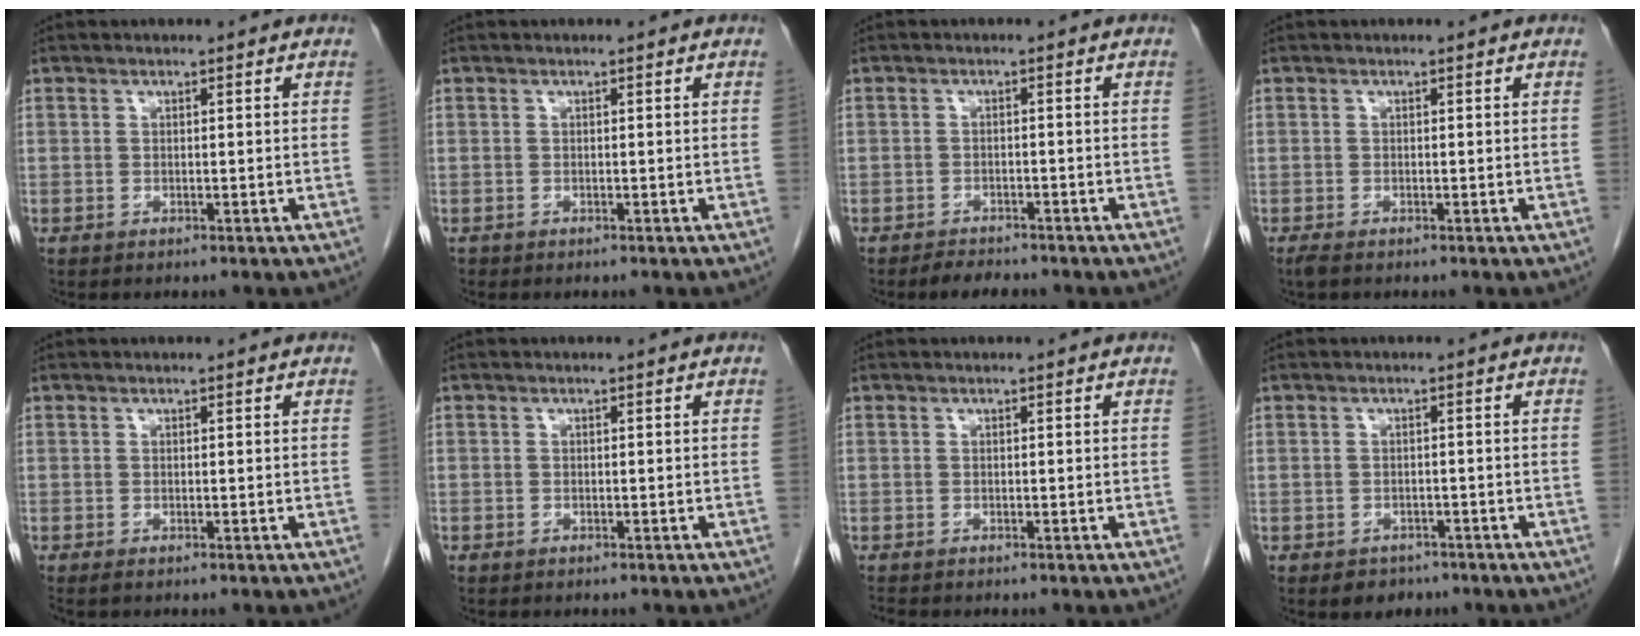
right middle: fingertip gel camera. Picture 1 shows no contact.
{"total": 0.0}
{"total": 3.0, "force": [-2.7, 1.1, 0.9], "torque": [-0.020, -0.003, -0.041]}
{"total": 1.1, "force": [-0.9, 0.3, 0.6], "torque": [-0.019, -0.005, -0.016]}
{"total": 0.5, "force": [-0.4, 0.0, 0.3], "torque": [-0.009, -0.002, -0.007]}
{"total": 0.5, "force": [-0.4, 0.3, 0.0], "torque": [-0.003, 0.003, -0.006]}
{"total": 1.1, "force": [-1.0, 0.2, 0.3], "torque": [-0.011, -0.003, -0.015]}
{"total": 3.1, "force": [-2.2, 2.1, 0.7], "torque": [-0.012, 0.005, -0.026]}